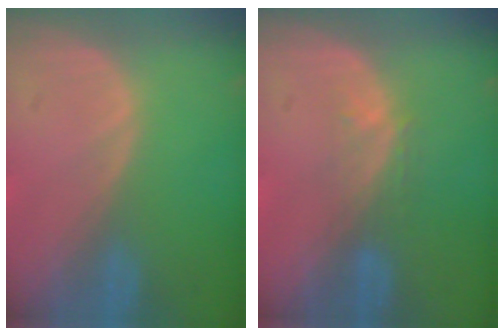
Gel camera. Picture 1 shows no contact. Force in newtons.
{"total": 2.9, "press": 2.4, "slide": 1.7}